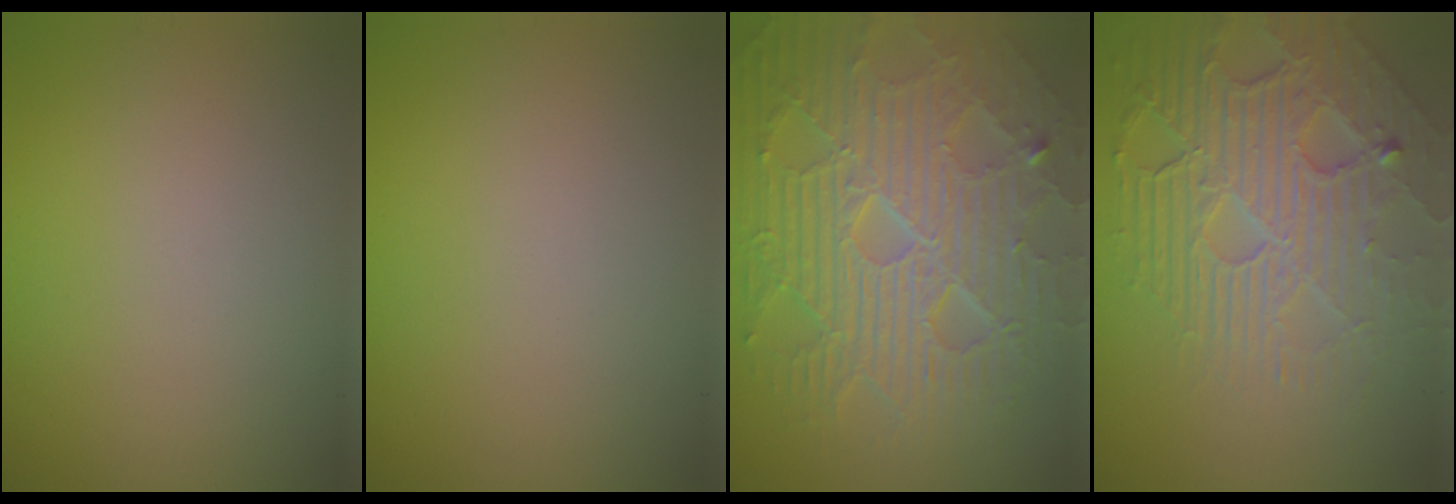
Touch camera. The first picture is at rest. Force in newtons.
{"total": 0.0}
{"total": 10.4, "press": 6.7, "slide": 8.0}
{"total": 7.5, "press": 5.4, "slide": 5.3}